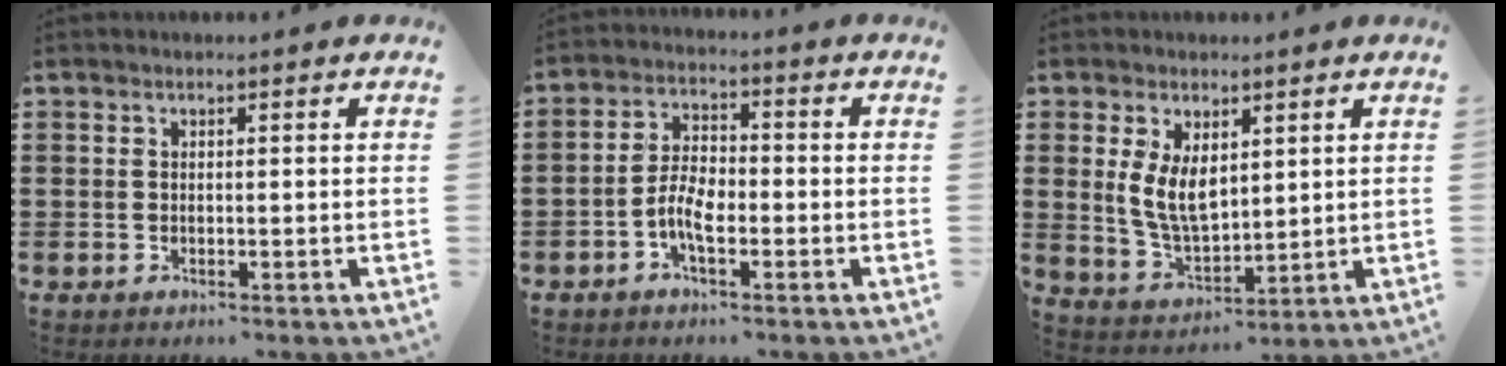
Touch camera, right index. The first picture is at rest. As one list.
[{"total": 5.6, "force": [-2.1, 2.4, 4.6], "torque": [-0.105, 0.000, -0.046]}, {"total": 6.8, "force": [1.8, 3.9, 5.3], "torque": [-0.107, 0.002, 0.033]}]